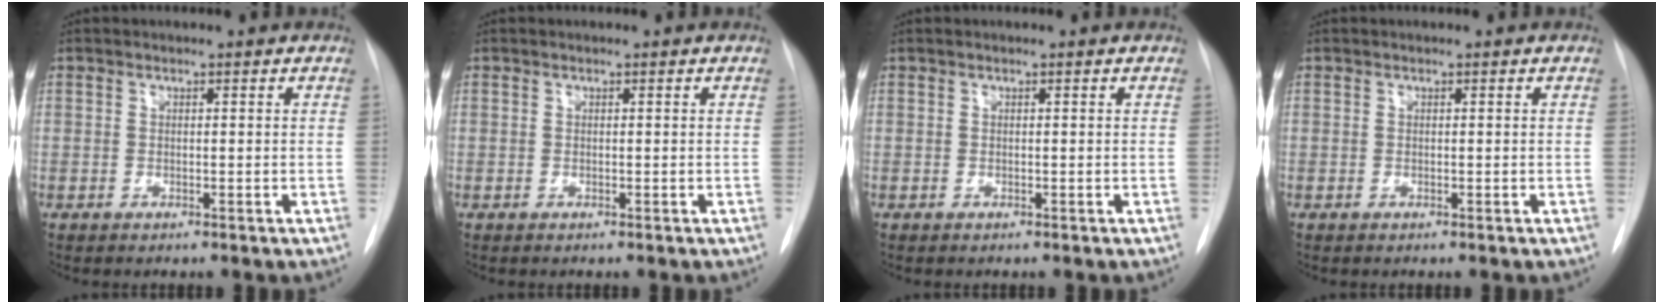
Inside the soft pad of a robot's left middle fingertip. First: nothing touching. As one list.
[{"total": 0.0}, {"total": 0.0}, {"total": 0.0}]